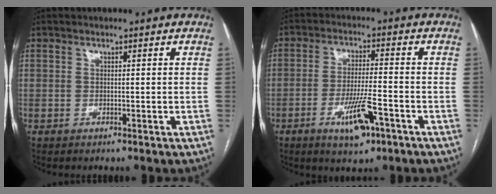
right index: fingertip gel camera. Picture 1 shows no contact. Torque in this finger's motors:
{"motor_torque": [-0.27, 0.06, -0.03, 0.05]}